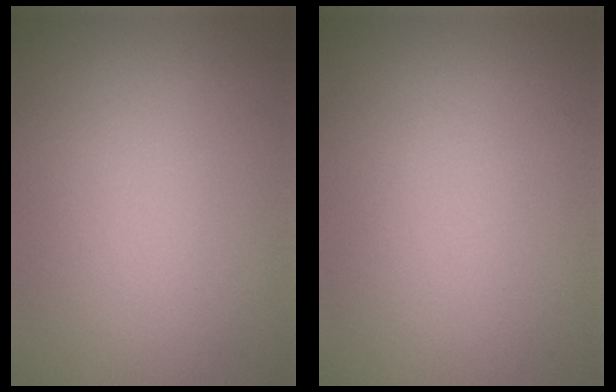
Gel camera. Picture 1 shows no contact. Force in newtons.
{"total": 0.0}